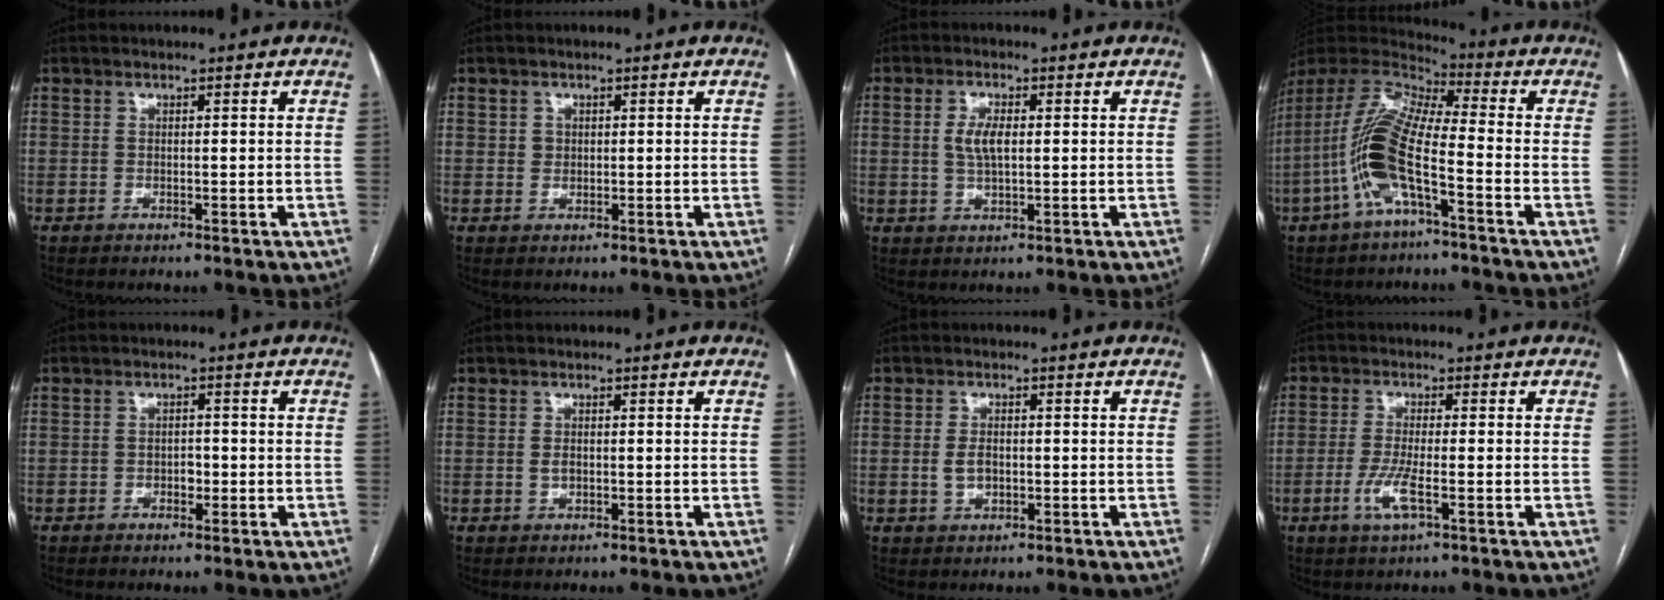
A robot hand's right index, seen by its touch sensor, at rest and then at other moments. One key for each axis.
{"total": 1.3, "fx": 0.3, "fy": 1.2, "fz": 0.3, "tx": -0.001, "ty": 0.001, "tz": 0.004}
{"total": 4.0, "fx": 0.5, "fy": 1.5, "fz": 3.7, "tx": -0.078, "ty": 0.004, "tz": 0.012}
{"total": 14.2, "fx": -4.6, "fy": 2.9, "fz": 13.1, "tx": -0.285, "ty": 0.005, "tz": -0.096}
{"total": 1.8, "fx": -0.7, "fy": 1.1, "fz": 1.2, "tx": -0.014, "ty": 0.006, "tz": -0.011}
{"total": 1.1, "fx": -0.2, "fy": 0.7, "fz": 0.8, "tx": -0.018, "ty": 0.001, "tz": -0.002}
{"total": 2.7, "fx": -0.5, "fy": 1.6, "fz": 2.0, "tx": -0.040, "ty": 0.001, "tz": -0.006}
{"total": 4.9, "fx": -1.9, "fy": 0.5, "fz": 4.5, "tx": -0.096, "ty": -0.008, "tz": -0.037}